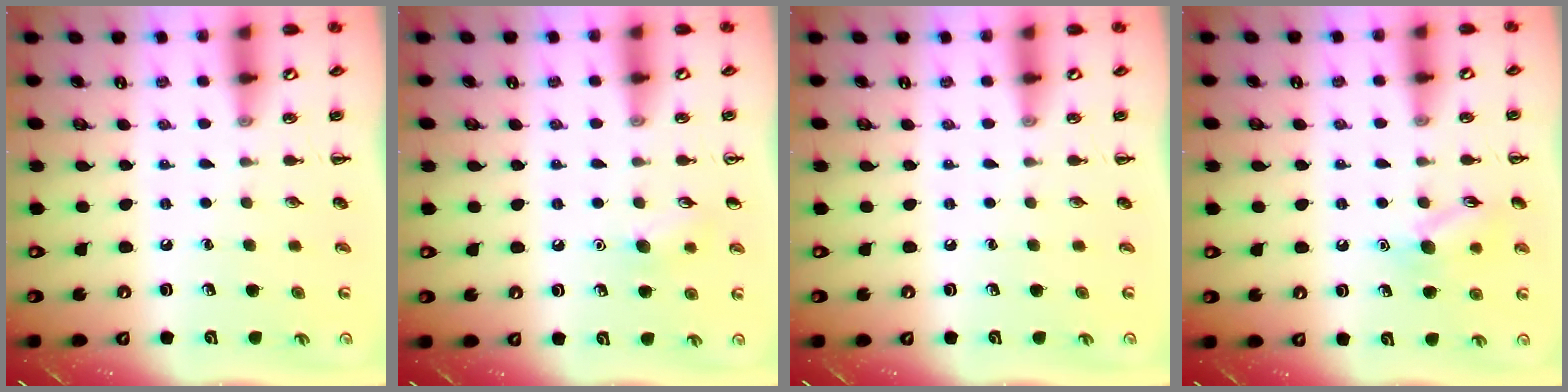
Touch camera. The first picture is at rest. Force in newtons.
{"total": 7.3, "press": 7.0, "slide": 2.1}
{"total": 0.0}
{"total": 9.7, "press": 9.6, "slide": 0.7}